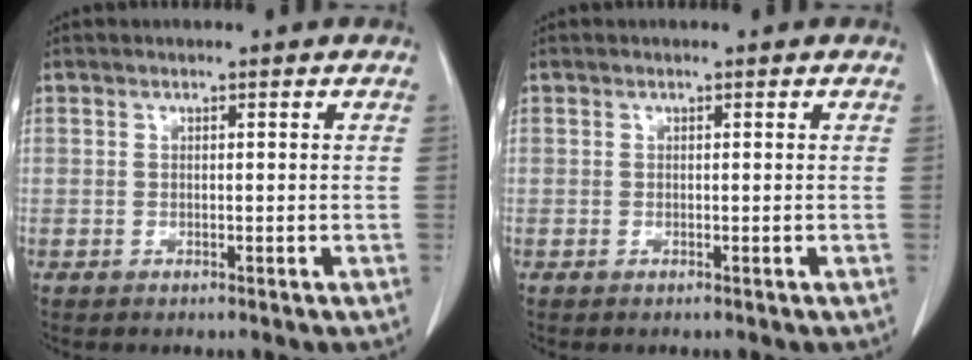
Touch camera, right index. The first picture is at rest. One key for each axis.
{"total": 0.0}